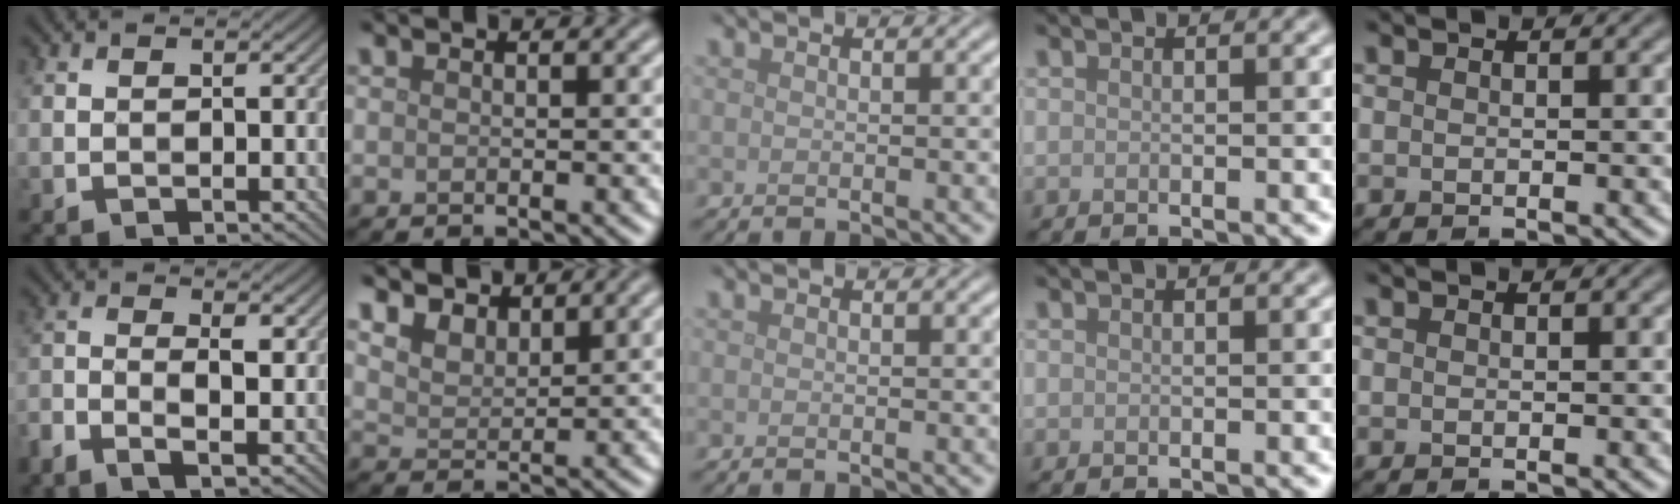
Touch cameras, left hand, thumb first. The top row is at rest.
{"thumb": {"total": 4.3, "force": [-1.5, 1.6, 3.7], "torque": [-0.081, -0.003, -0.029]}, "index": {"total": 5.0, "force": [4.1, 2.3, 1.7], "torque": [-0.065, -0.001, 0.075]}}